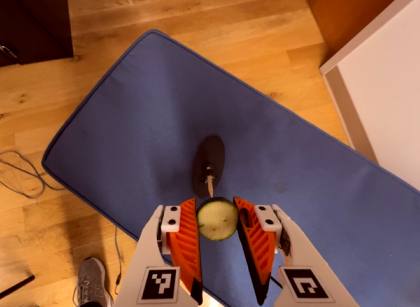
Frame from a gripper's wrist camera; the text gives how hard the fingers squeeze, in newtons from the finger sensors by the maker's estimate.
{"total": 8.0, "left": 8.2, "right": 7.8}